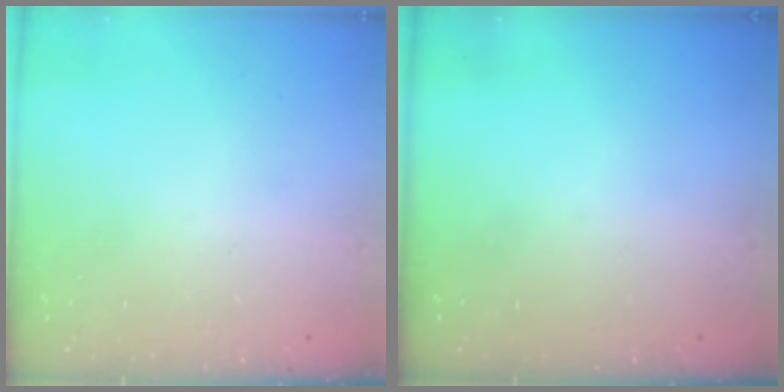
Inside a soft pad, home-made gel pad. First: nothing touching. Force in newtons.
{"total": 0.0}